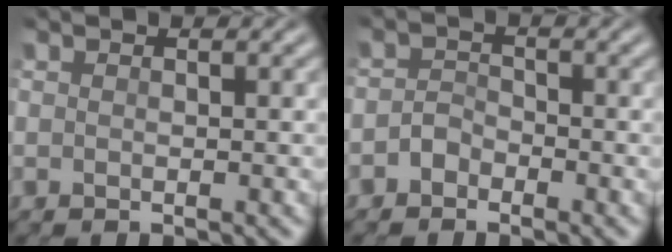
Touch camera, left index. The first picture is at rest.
{"total": 1.2, "force": [-1.0, 0.7, 0.4], "torque": [-0.009, 0.012, -0.020]}